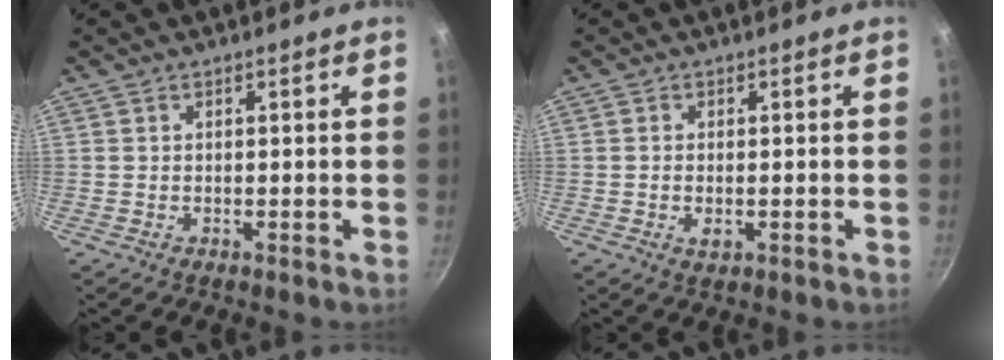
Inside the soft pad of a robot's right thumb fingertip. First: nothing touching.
{"total": 2.0, "force": [-0.6, 1.0, 1.7], "torque": [-0.032, -0.004, -0.009]}